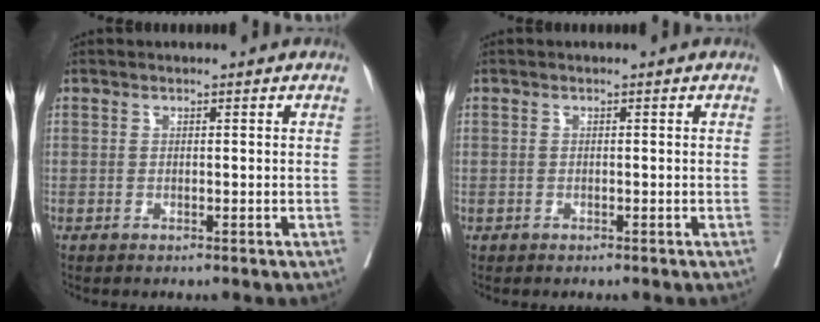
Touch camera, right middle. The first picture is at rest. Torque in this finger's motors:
{"motor_torque": [0.27, -0.12, -0.03, 0.00]}